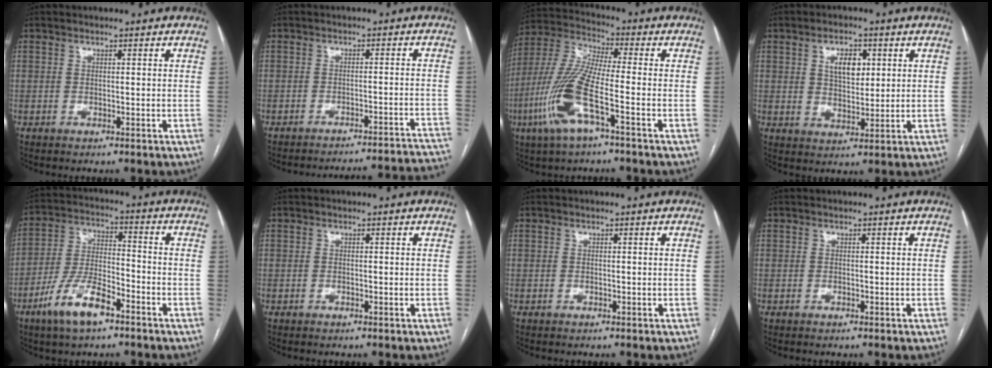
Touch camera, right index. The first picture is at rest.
{"total": 20.5, "force": [-20.1, -0.8, 3.9], "torque": [-0.024, -0.003, -0.231]}
{"total": 13.0, "force": [-4.9, 1.7, 11.9], "torque": [-0.268, -0.005, -0.102]}
{"total": 5.6, "force": [1.9, 3.0, 4.4], "torque": [-0.074, 0.005, 0.036]}
{"total": 10.4, "force": [-6.2, 3.3, 7.6], "torque": [-0.162, 0.002, -0.116]}
{"total": 0.0}
{"total": 0.0}
{"total": 0.0}